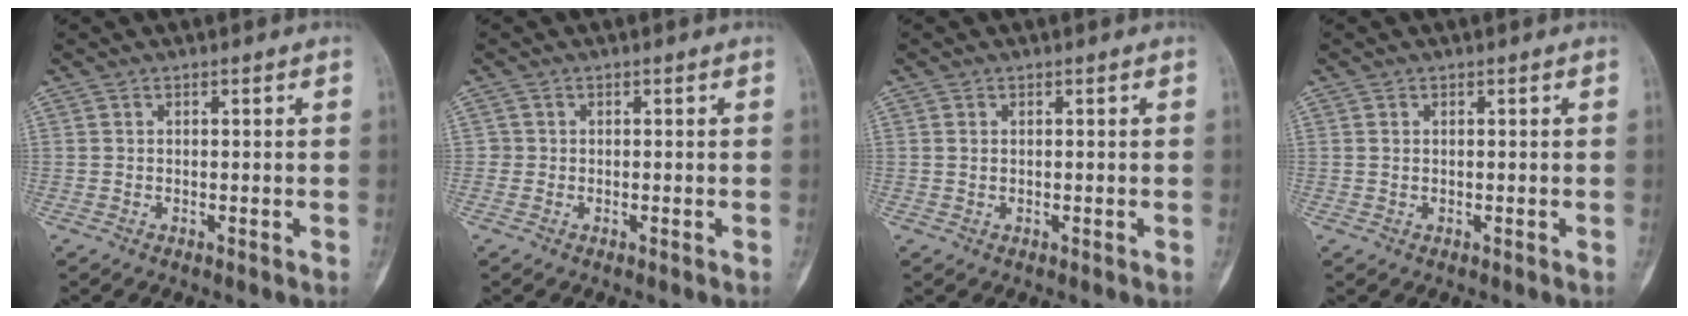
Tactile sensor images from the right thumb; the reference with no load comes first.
{"total": 1.0, "force": [-0.1, 1.0, 0.0], "torque": [0.005, 0.005, -0.005]}
{"total": 0.9, "force": [0.2, 0.7, 0.5], "torque": [-0.011, -0.001, 0.005]}
{"total": 0.7, "force": [0.2, 0.6, 0.4], "torque": [-0.009, 0.000, 0.004]}